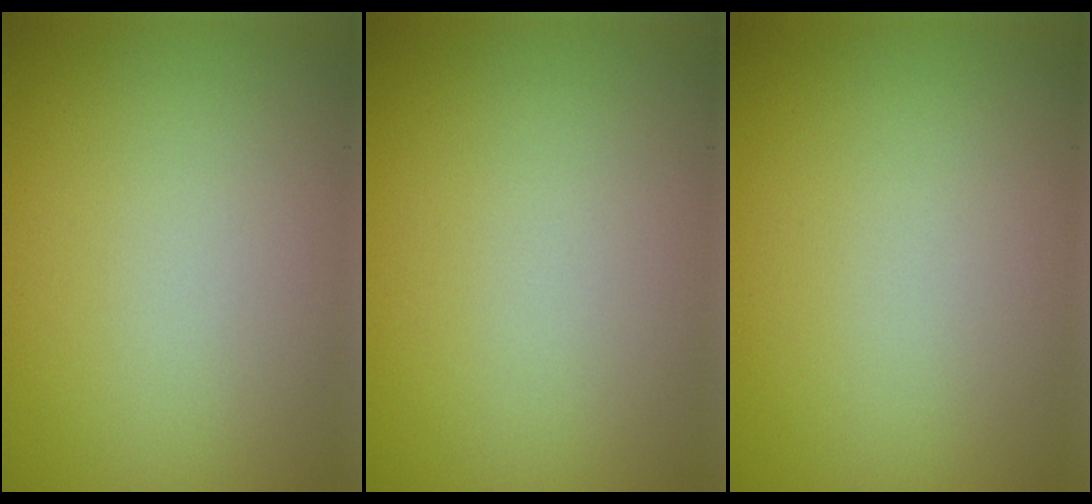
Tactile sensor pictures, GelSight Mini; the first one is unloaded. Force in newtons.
{"total": 0.0}
{"total": 0.0}